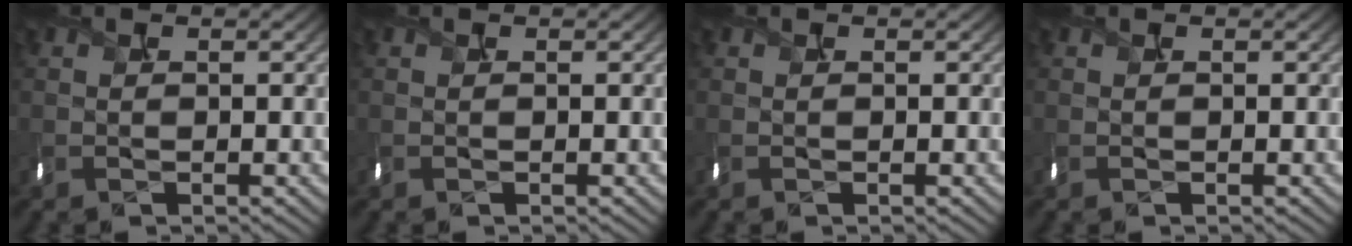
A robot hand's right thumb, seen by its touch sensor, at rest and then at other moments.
{"total": 0.0}
{"total": 0.0}
{"total": 0.0}